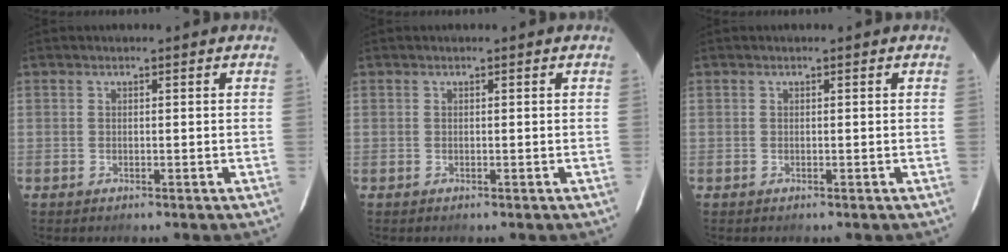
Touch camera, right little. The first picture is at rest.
{"total": 0.0}
{"total": 0.0}